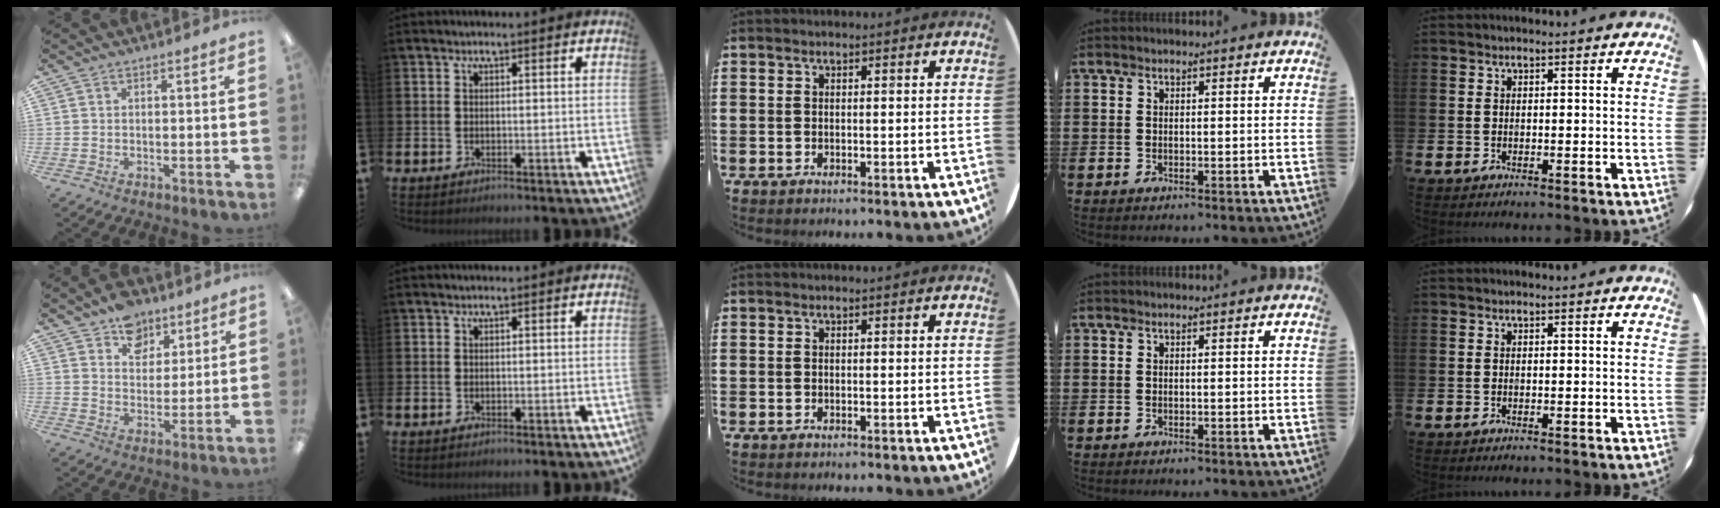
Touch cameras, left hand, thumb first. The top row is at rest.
{"thumb": {"total": 8.9, "force": [6.1, 6.0, 2.4], "torque": [-0.027, -0.033, 0.112]}}